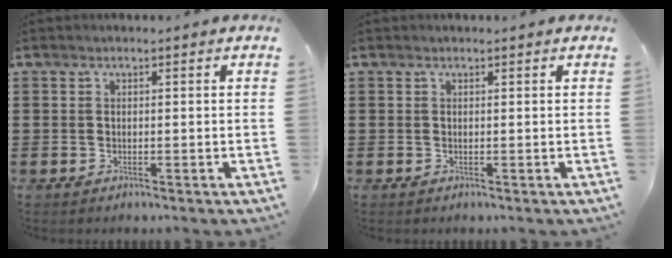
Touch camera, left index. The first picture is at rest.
{"total": 0.0}